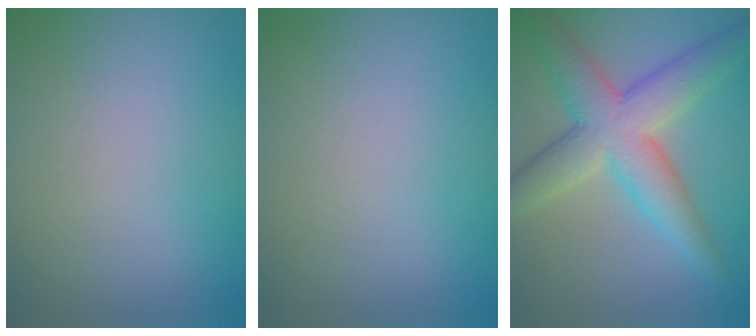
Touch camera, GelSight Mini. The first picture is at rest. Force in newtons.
{"total": 0.0}
{"total": 7.5, "press": 7.5, "slide": 0.3}